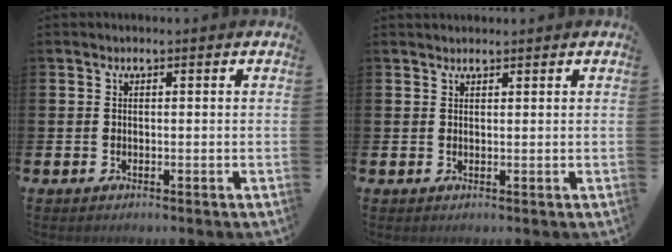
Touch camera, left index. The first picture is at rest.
{"total": 1.3, "force": [1.2, 0.3, 0.0], "torque": [0.013, -0.002, 0.021]}